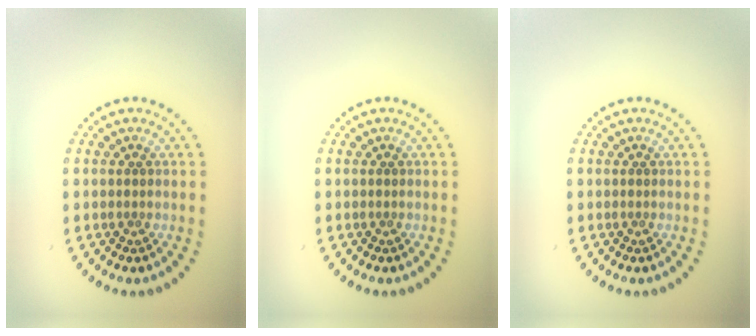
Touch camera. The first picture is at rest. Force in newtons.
{"total": 0.0}
{"total": 0.0}